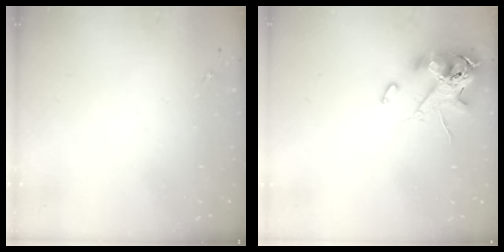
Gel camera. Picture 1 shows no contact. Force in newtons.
{"total": 12.9, "press": 12.7, "slide": 2.2}